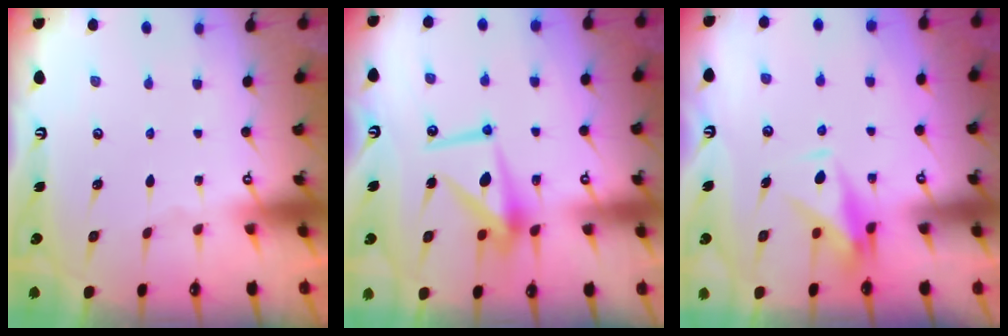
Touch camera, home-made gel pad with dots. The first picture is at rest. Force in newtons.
{"total": 11.2, "press": 11.1, "slide": 0.8}
{"total": 8.8, "press": 8.6, "slide": 1.7}